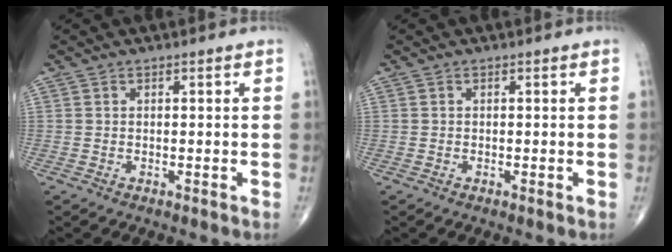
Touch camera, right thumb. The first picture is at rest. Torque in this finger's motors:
{"motor_torque": [0.10, -0.09, -0.26, -0.25, -0.01]}